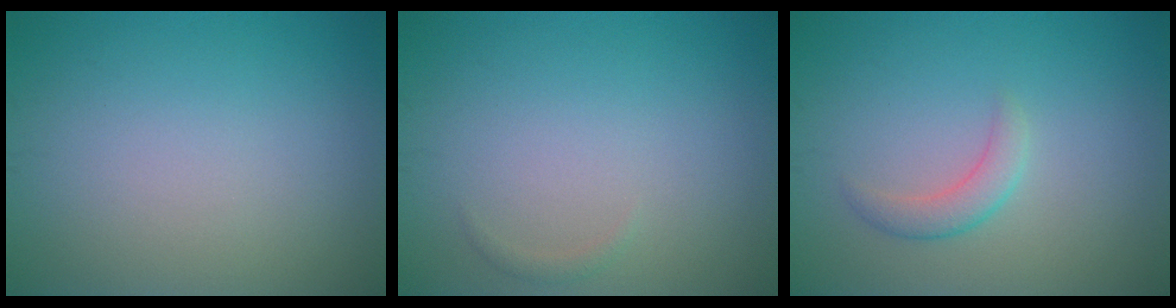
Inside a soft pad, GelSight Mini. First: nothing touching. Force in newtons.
{"total": 0.6, "press": 0.6, "slide": 0.0}
{"total": 1.9, "press": 1.9, "slide": 0.1}